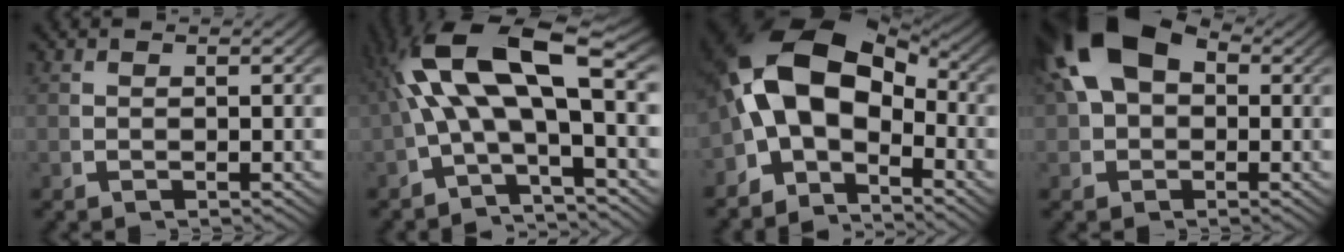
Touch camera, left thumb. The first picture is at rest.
{"total": 10.9, "force": [0.3, 5.4, 9.5], "torque": [-0.190, -0.014, 0.017]}
{"total": 16.7, "force": [0.2, 11.7, 11.9], "torque": [-0.227, -0.021, -0.007]}
{"total": 8.1, "force": [2.0, 5.8, 5.3], "torque": [-0.121, -0.003, 0.035]}